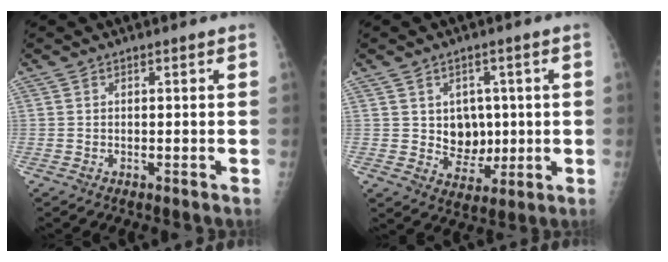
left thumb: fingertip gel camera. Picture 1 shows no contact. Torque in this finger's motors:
{"motor_torque": [0.01, 0.01, 0.33, -0.07, 0.01]}